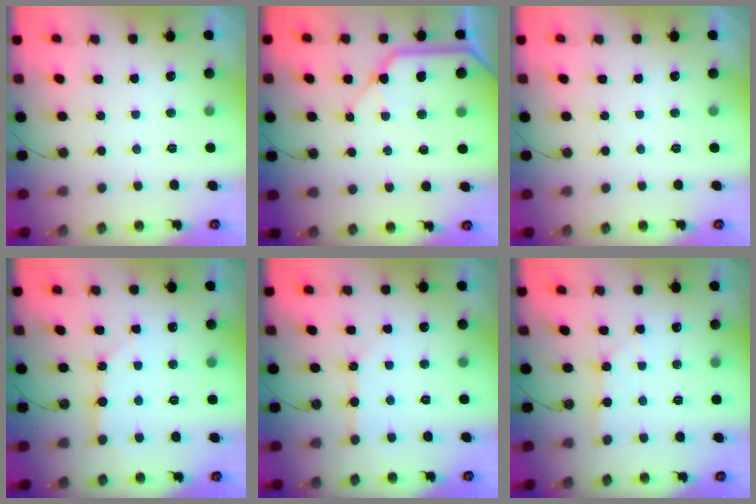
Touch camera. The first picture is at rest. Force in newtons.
{"total": 10.2, "press": 10.1, "slide": 1.4}
{"total": 0.0}
{"total": 3.6, "press": 3.6, "slide": 0.4}
{"total": 2.4, "press": 2.4, "slide": 0.2}
{"total": 1.0, "press": 1.0, "slide": 0.1}